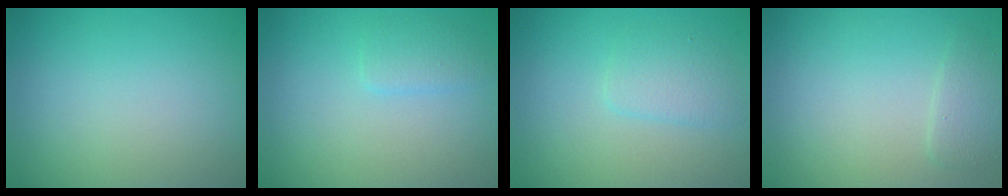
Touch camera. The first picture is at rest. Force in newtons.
{"total": 1.4, "press": 1.4, "slide": 0.1}
{"total": 1.9, "press": 1.9, "slide": 0.2}
{"total": 1.4, "press": 1.4, "slide": 0.1}